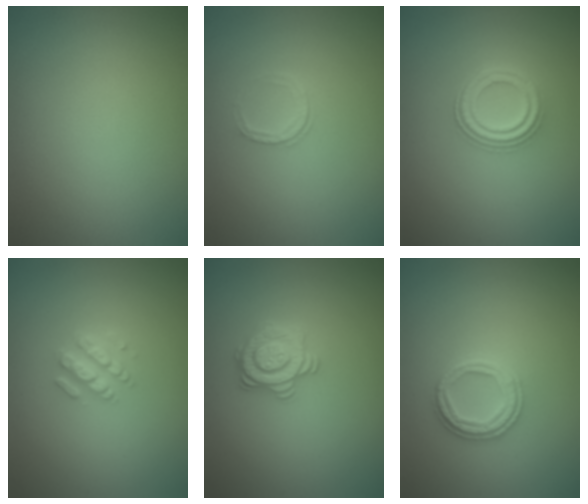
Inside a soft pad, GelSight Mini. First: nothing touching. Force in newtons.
{"total": 1.0, "press": 0.7, "slide": 0.7}
{"total": 3.2, "press": 2.8, "slide": 1.6}
{"total": 2.5, "press": 2.4, "slide": 0.5}
{"total": 2.8, "press": 2.7, "slide": 0.7}
{"total": 2.6, "press": 2.5, "slide": 0.3}